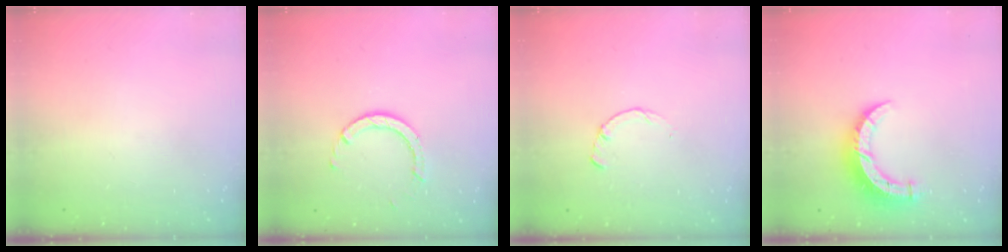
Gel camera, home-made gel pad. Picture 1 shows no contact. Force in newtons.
{"total": 3.1, "press": 3.1, "slide": 0.1}
{"total": 2.2, "press": 2.2, "slide": 0.3}
{"total": 8.8, "press": 8.7, "slide": 0.9}